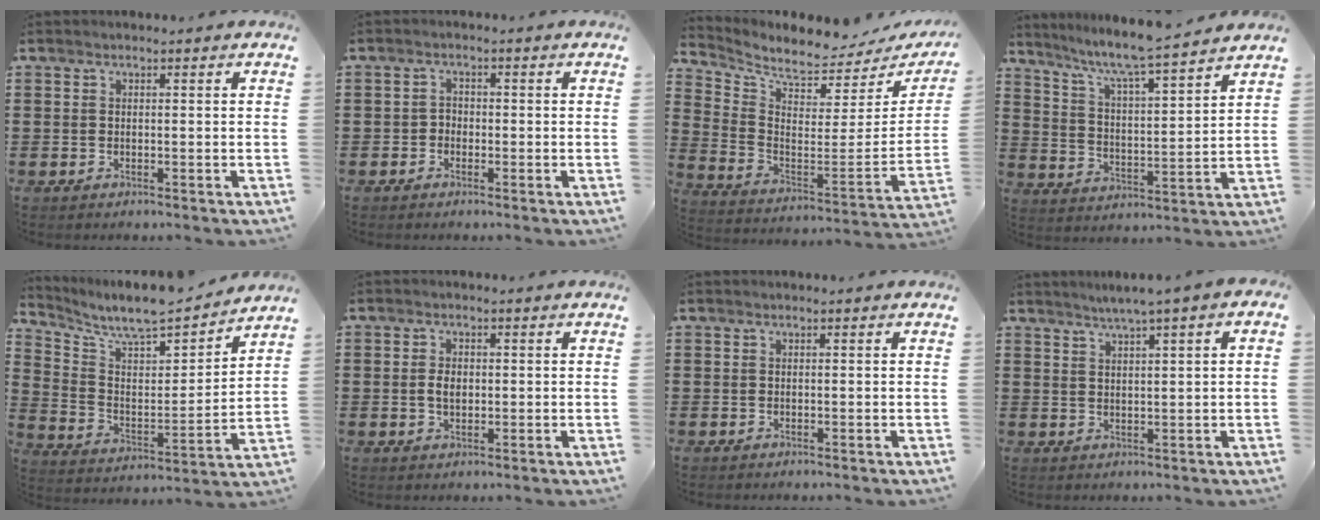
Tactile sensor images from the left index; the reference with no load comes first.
{"total": 1.3, "force": [-0.9, 0.9, 0.4], "torque": [-0.012, 0.003, -0.020]}
{"total": 5.7, "force": [5.3, 0.9, 1.9], "torque": [-0.068, -0.053, 0.089]}
{"total": 6.3, "force": [5.6, -0.2, 2.9], "torque": [-0.080, -0.043, 0.088]}
{"total": 7.4, "force": [6.9, 1.2, 2.5], "torque": [-0.082, -0.056, 0.115]}
{"total": 2.6, "force": [0.1, 1.6, 2.1], "torque": [-0.042, 0.005, 0.001]}
{"total": 0.0}
{"total": 2.1, "force": [1.1, -0.3, 1.7], "torque": [-0.034, -0.002, 0.019]}